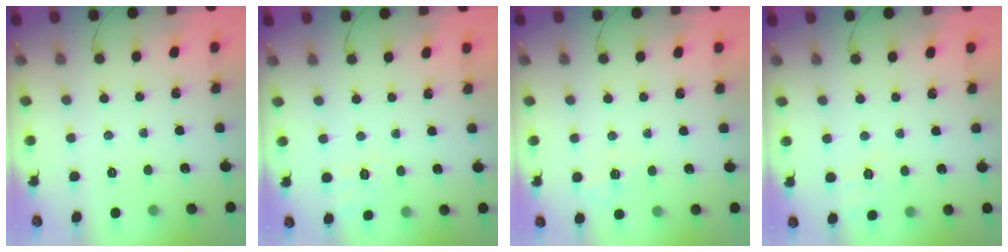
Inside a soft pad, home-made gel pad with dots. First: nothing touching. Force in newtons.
{"total": 2.9, "press": 2.1, "slide": 2.0}
{"total": 2.2, "press": 1.3, "slide": 1.8}
{"total": 2.5, "press": 1.3, "slide": 2.1}